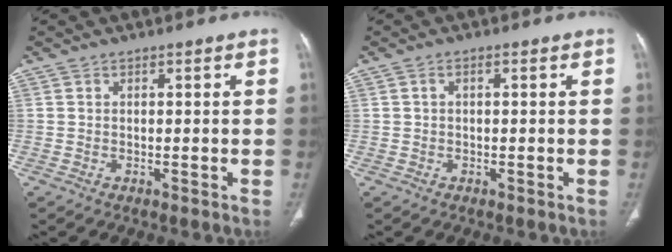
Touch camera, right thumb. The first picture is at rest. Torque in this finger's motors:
{"motor_torque": [-0.12, 0.19, -0.38, 0.28, 0.08]}